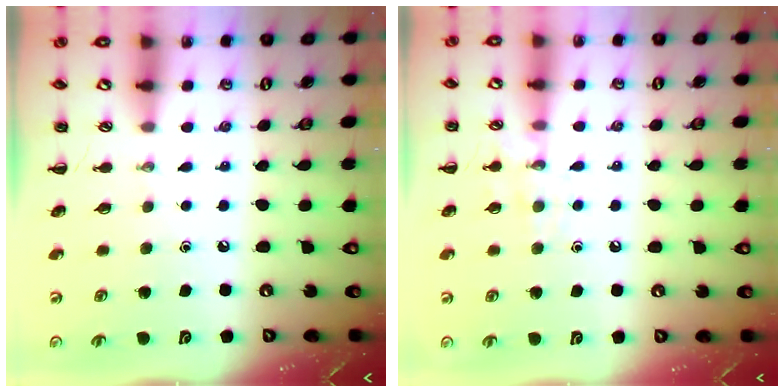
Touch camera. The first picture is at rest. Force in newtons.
{"total": 7.9, "press": 7.8, "slide": 1.0}